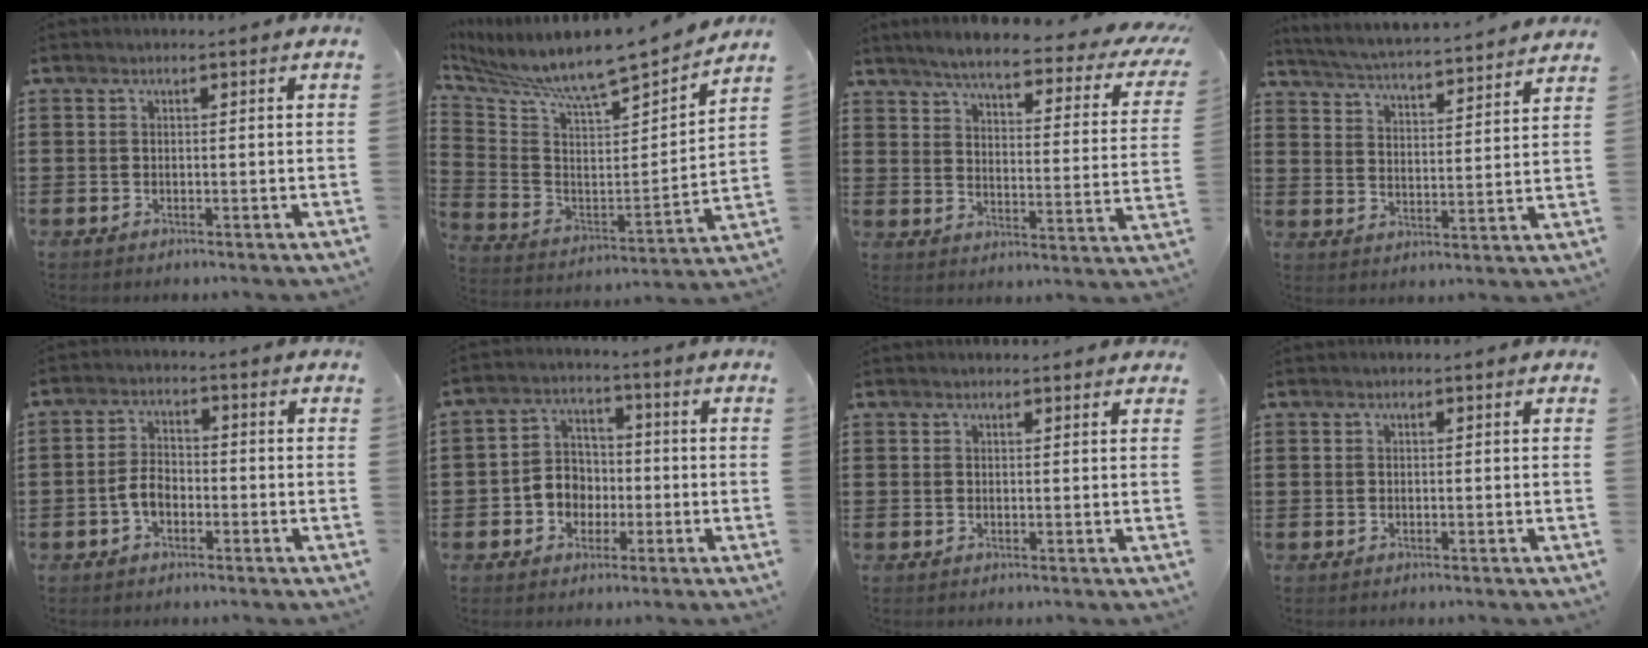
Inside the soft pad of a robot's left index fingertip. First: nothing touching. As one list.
[{"total": 7.4, "force": [7.0, 0.5, 2.6], "torque": [-0.089, -0.067, 0.109]}, {"total": 5.4, "force": [4.6, 0.3, 2.9], "torque": [-0.070, -0.031, 0.069]}, {"total": 4.1, "force": [3.9, -0.8, 0.8], "torque": [-0.037, -0.037, 0.060]}, {"total": 3.9, "force": [-1.3, 2.2, 2.9], "torque": [-0.074, -0.001, -0.032]}, {"total": 5.3, "force": [-1.7, 4.7, 1.7], "torque": [-0.045, 0.016, -0.035]}, {"total": 0.8, "force": [0.7, 0.3, 0.1], "torque": [-0.004, 0.001, 0.014]}, {"total": 0.0}]